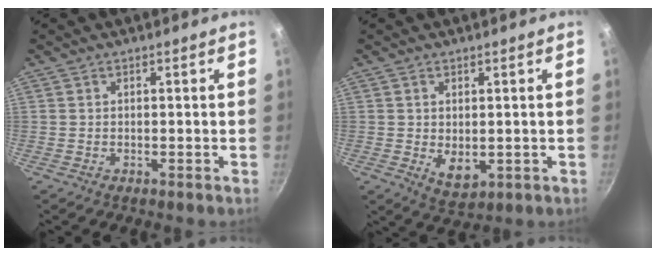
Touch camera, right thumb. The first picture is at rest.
{"total": 5.0, "force": [-0.1, 3.2, 3.9], "torque": [-0.061, -0.018, 0.007]}